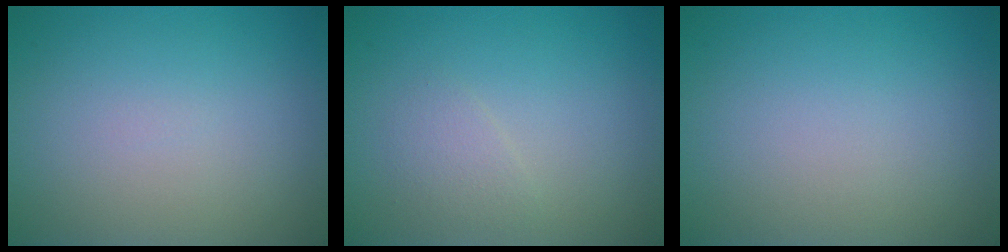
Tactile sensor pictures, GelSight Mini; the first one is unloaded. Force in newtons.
{"total": 1.3, "press": 1.3, "slide": 0.0}
{"total": 0.0}